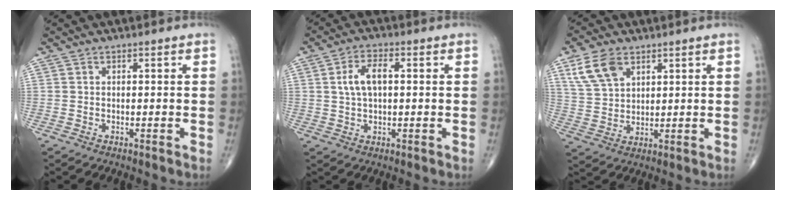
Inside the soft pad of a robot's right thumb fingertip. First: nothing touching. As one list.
[{"total": 6.1, "force": [1.0, 3.0, 5.2], "torque": [-0.102, 0.012, 0.017]}, {"total": 8.4, "force": [4.6, 5.0, 5.0], "torque": [-0.085, -0.012, 0.096]}]